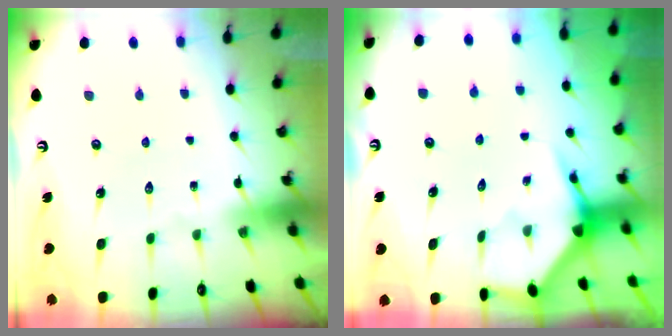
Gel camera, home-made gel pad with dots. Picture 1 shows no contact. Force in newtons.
{"total": 3.9, "press": 3.9, "slide": 0.3}